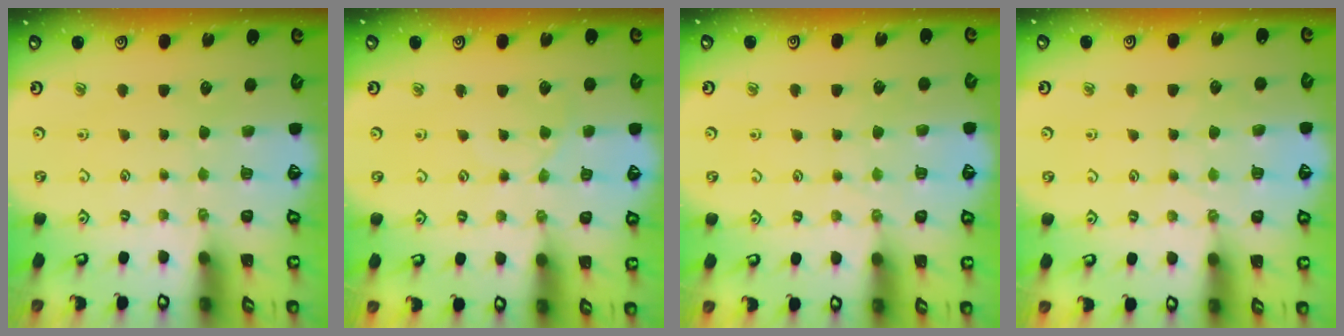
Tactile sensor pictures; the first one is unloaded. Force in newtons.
{"total": 1.5, "press": 1.5, "slide": 0.4}
{"total": 3.9, "press": 3.8, "slide": 0.7}
{"total": 4.4, "press": 4.3, "slide": 0.7}